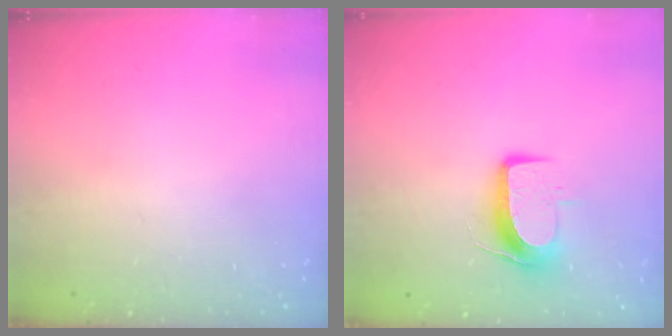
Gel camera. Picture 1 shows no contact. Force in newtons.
{"total": 8.9, "press": 8.9, "slide": 0.3}